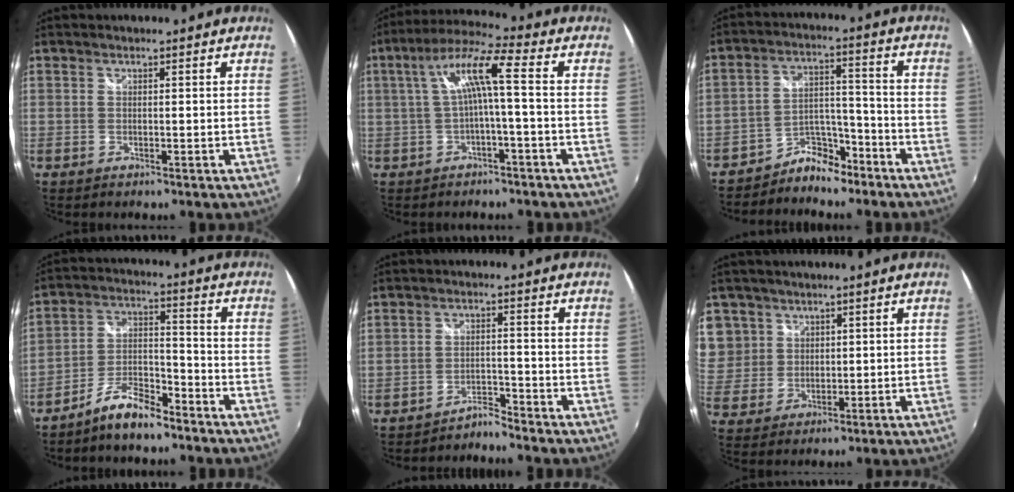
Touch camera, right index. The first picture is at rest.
{"total": 8.1, "force": [-0.4, 0.4, 8.1], "torque": [-0.169, 0.019, -0.002]}
{"total": 7.2, "force": [-6.3, 3.2, 1.7], "torque": [-0.027, 0.031, -0.111]}
{"total": 8.4, "force": [-6.8, 2.4, 4.2], "torque": [-0.096, 0.019, -0.126]}
{"total": 3.1, "force": [-3.1, -0.2, -0.2], "torque": [-0.003, 0.003, -0.058]}
{"total": 11.1, "force": [4.7, 9.7, 2.7], "torque": [-0.078, 0.017, 0.102]}